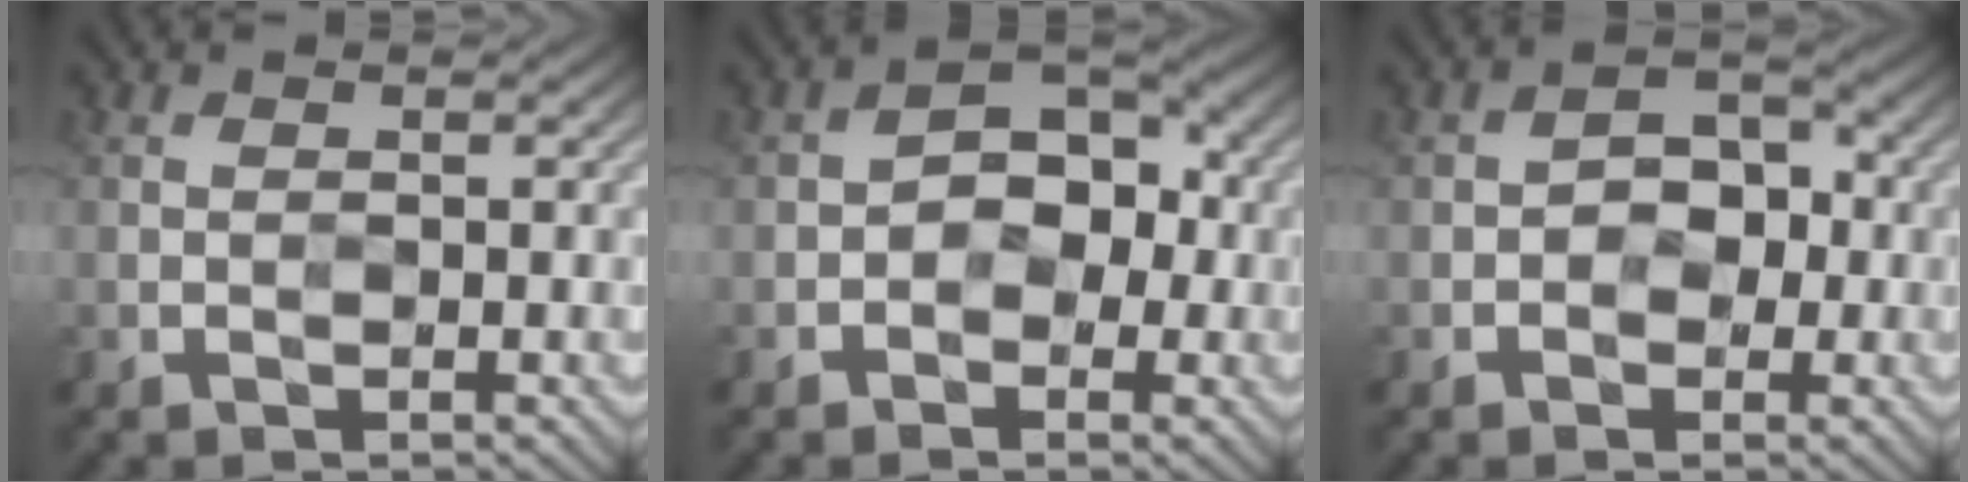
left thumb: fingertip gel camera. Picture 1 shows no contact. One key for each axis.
{"total": 4.6, "fx": -1.0, "fy": 3.3, "fz": 3.1, "tx": -0.034, "ty": 0.007, "tz": -0.027}
{"total": 3.1, "fx": -0.7, "fy": 2.3, "fz": 1.9, "tx": -0.020, "ty": 0.004, "tz": -0.017}